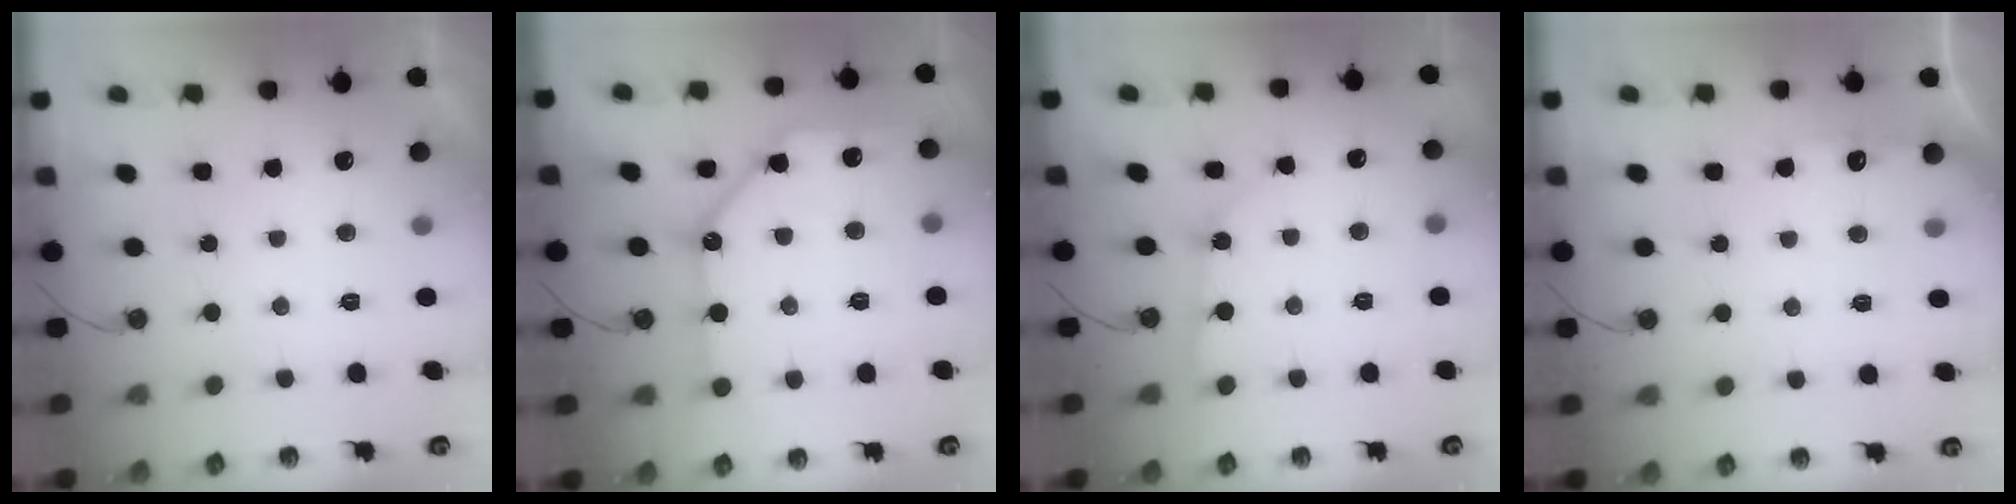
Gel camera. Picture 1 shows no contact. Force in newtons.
{"total": 14.0, "press": 13.9, "slide": 1.6}
{"total": 2.2, "press": 2.2, "slide": 0.3}
{"total": 4.8, "press": 4.8, "slide": 0.5}